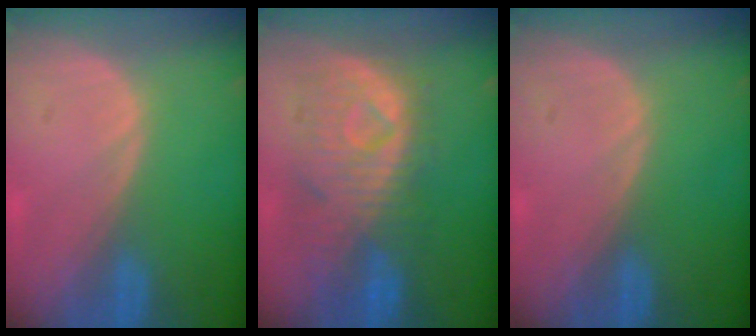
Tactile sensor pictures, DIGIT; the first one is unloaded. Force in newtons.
{"total": 9.8, "press": 9.1, "slide": 3.6}
{"total": 0.0}